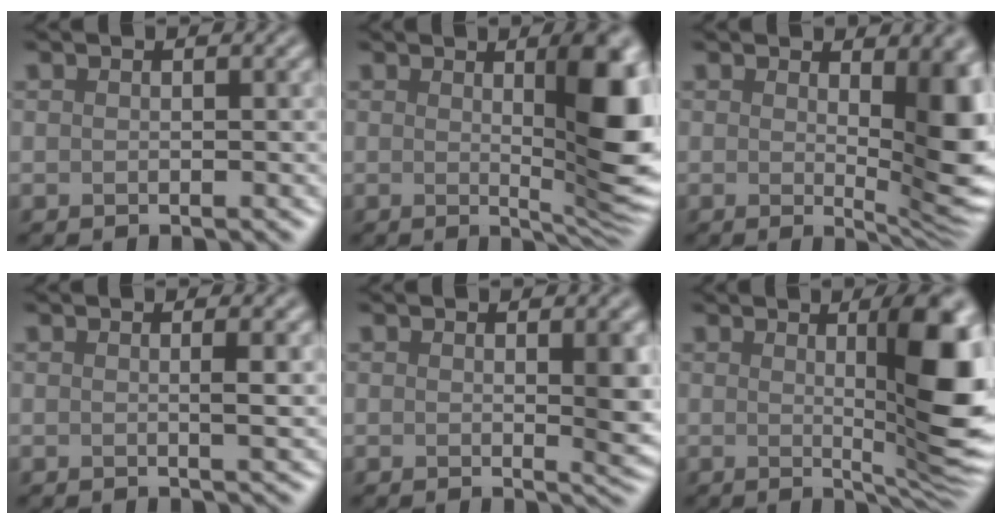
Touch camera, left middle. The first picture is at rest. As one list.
[{"total": 7.7, "force": [1.2, 1.6, 7.4], "torque": [-0.084, -0.007, 0.022]}, {"total": 7.5, "force": [1.0, 2.3, 7.0], "torque": [-0.076, -0.008, 0.019]}, {"total": 1.8, "force": [0.2, 0.4, 1.7], "torque": [-0.022, 0.002, -0.003]}, {"total": 2.7, "force": [0.4, 0.5, 2.6], "torque": [-0.030, -0.006, 0.006]}, {"total": 8.6, "force": [1.0, 1.5, 8.4], "torque": [-0.102, -0.005, 0.020]}]